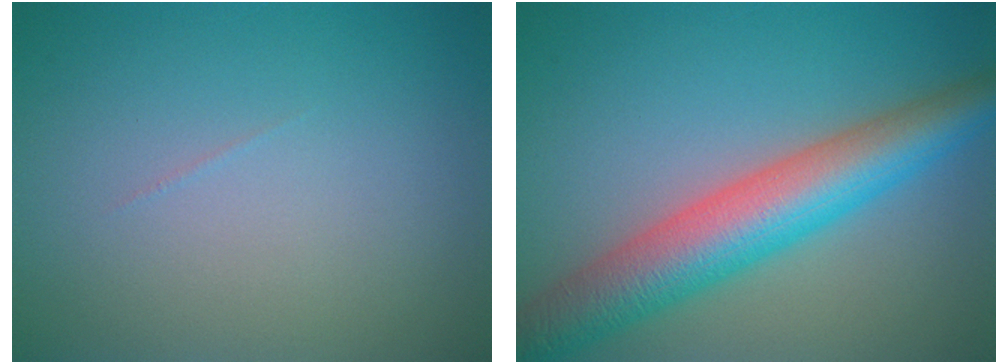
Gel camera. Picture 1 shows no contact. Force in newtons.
{"total": 8.3, "press": 8.3, "slide": 0.3}